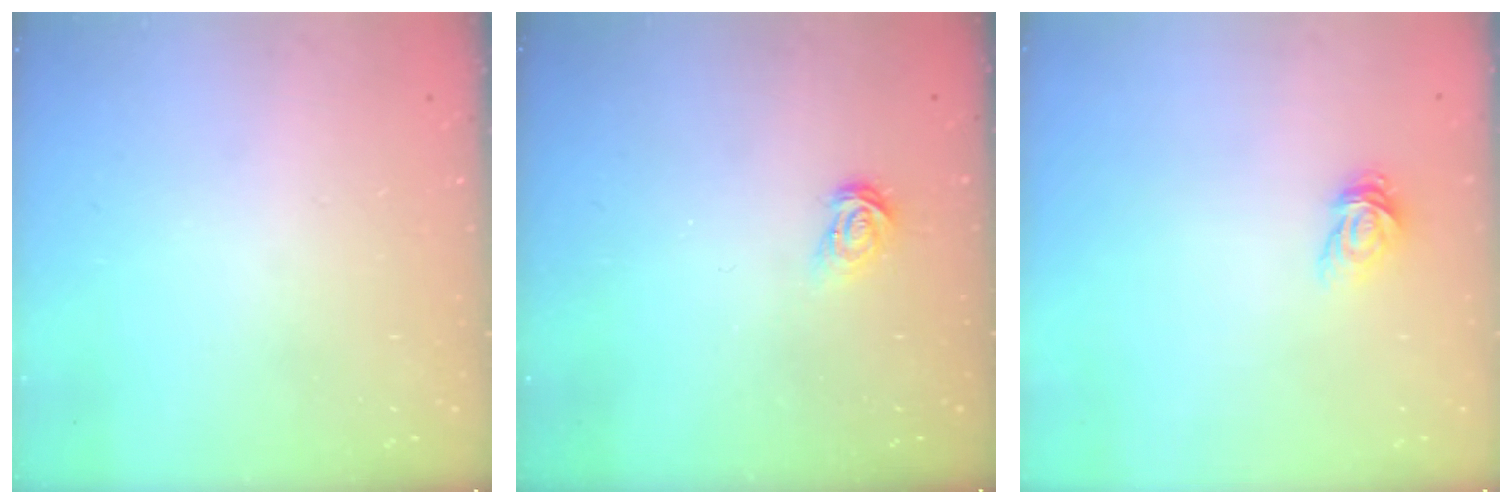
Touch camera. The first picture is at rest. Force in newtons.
{"total": 3.7, "press": 3.7, "slide": 0.2}
{"total": 3.8, "press": 3.8, "slide": 0.4}